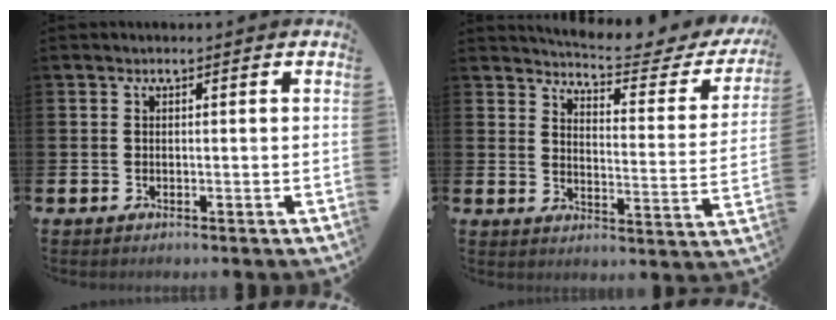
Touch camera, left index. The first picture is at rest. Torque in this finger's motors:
{"motor_torque": [1.02, -1.13, 0.24, 0.04]}